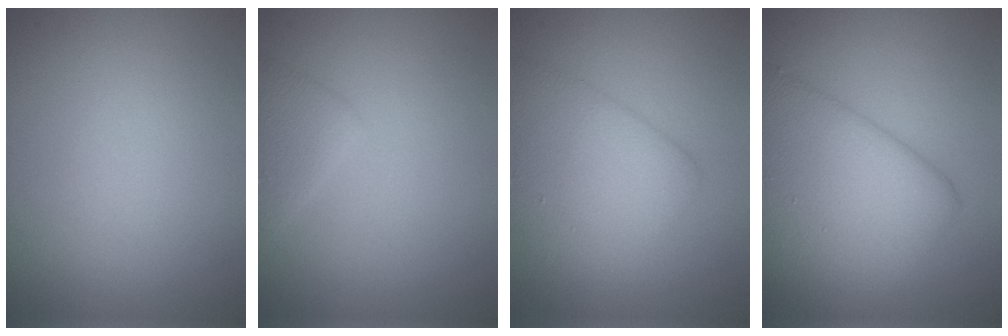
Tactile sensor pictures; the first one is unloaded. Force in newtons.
{"total": 2.2, "press": 2.2, "slide": 0.1}
{"total": 5.1, "press": 5.1, "slide": 0.1}
{"total": 8.3, "press": 8.3, "slide": 0.3}